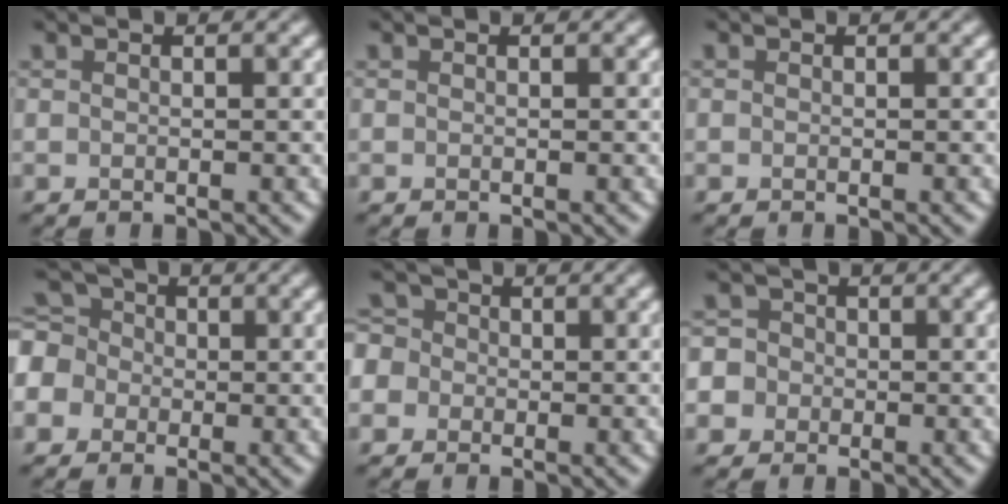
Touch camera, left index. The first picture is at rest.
{"total": 0.0}
{"total": 0.0}
{"total": 6.8, "force": [-0.3, 6.2, 2.7], "torque": [-0.074, 0.035, -0.049]}
{"total": 5.2, "force": [0.4, 4.7, 2.2], "torque": [-0.042, 0.037, -0.037]}
{"total": 6.2, "force": [0.2, 5.9, 1.8], "torque": [-0.033, 0.035, -0.032]}